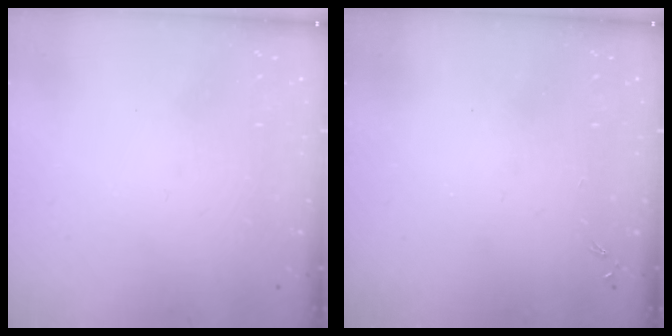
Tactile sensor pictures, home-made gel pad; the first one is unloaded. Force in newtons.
{"total": 0.0}